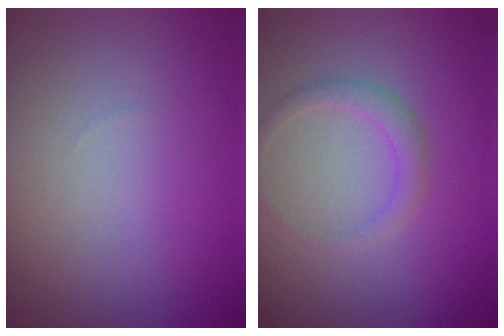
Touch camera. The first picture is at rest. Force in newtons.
{"total": 1.7, "press": 1.7, "slide": 0.2}